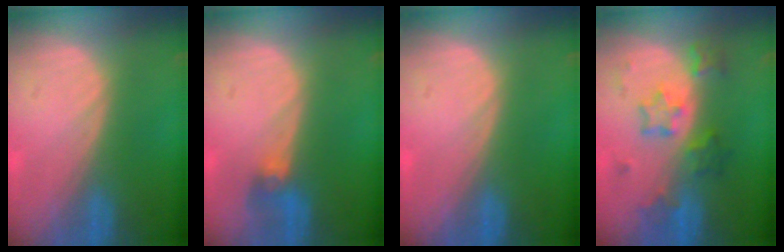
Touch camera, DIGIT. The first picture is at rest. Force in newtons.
{"total": 2.9, "press": 2.6, "slide": 1.2}
{"total": 0.0}
{"total": 6.1, "press": 5.9, "slide": 1.6}